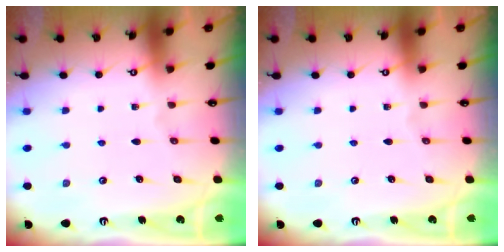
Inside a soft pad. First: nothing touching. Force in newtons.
{"total": 0.0}